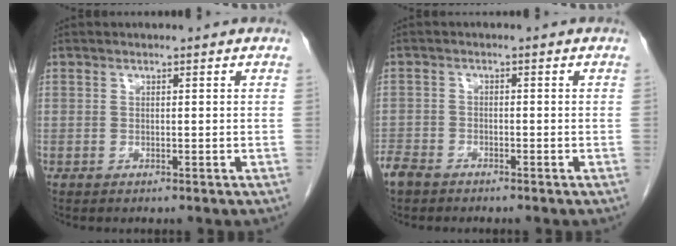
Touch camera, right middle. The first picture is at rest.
{"total": 3.4, "force": [-2.9, 1.4, 0.9], "torque": [-0.019, -0.002, -0.054]}